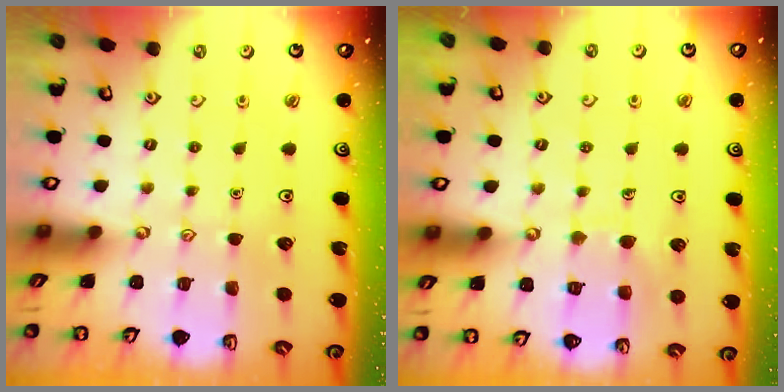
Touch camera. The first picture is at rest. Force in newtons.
{"total": 7.9, "press": 7.9, "slide": 0.4}